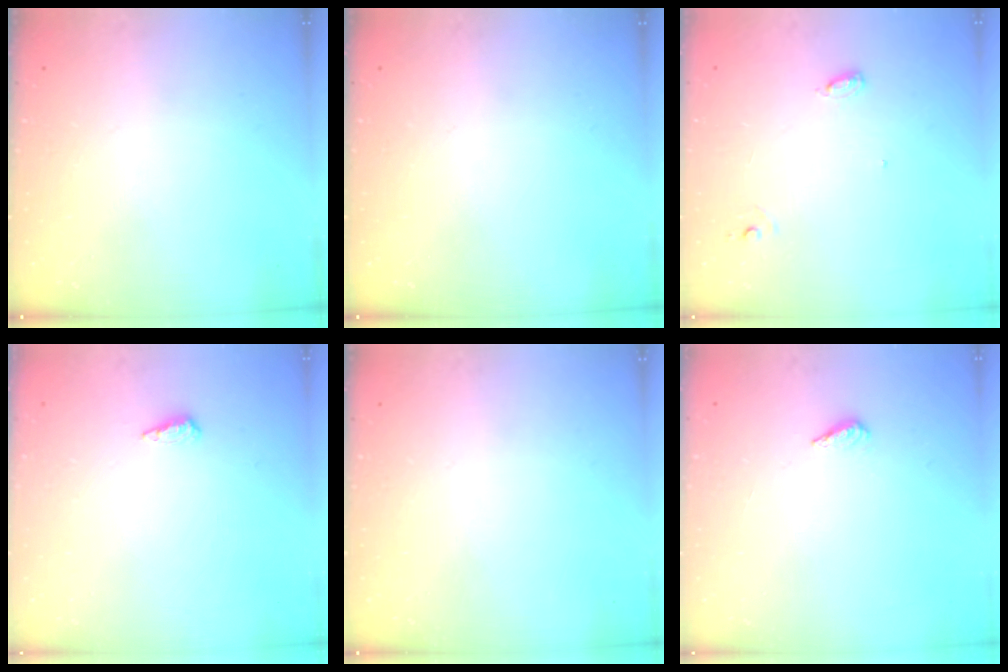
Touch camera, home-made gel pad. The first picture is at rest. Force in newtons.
{"total": 0.0}
{"total": 5.0, "press": 5.0, "slide": 0.4}
{"total": 6.1, "press": 6.0, "slide": 1.0}
{"total": 0.0}
{"total": 2.3, "press": 2.2, "slide": 0.8}